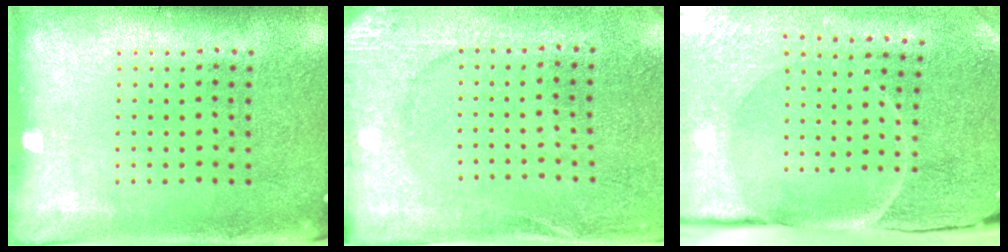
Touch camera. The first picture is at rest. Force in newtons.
{"total": 2.6, "press": 2.6, "slide": 0.4}
{"total": 3.8, "press": 3.6, "slide": 1.3}